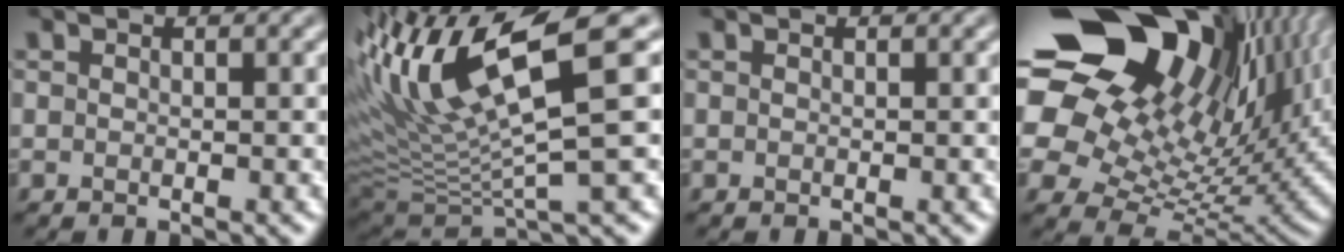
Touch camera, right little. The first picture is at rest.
{"total": 9.8, "force": [4.2, 0.4, 8.9], "torque": [-0.180, 0.029, 0.079]}
{"total": 0.0}
{"total": 18.6, "force": [10.7, 9.9, 11.6], "torque": [-0.248, 0.066, 0.188]}